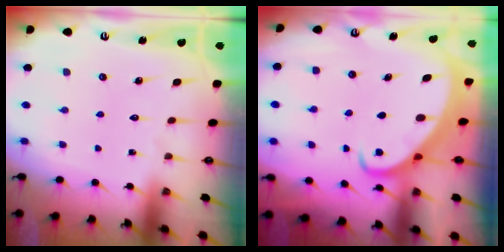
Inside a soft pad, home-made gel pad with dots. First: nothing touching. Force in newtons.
{"total": 2.9, "press": 2.9, "slide": 0.3}